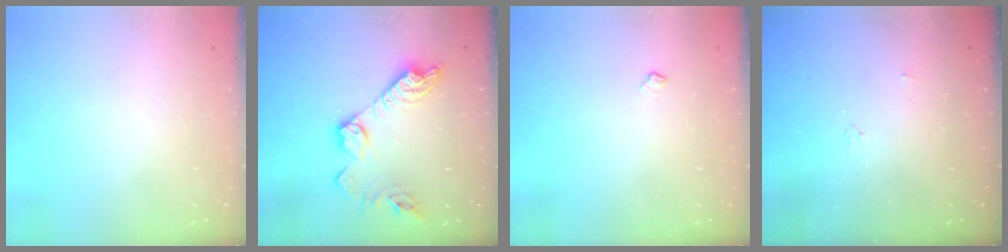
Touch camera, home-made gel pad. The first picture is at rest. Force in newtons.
{"total": 14.7, "press": 14.6, "slide": 1.1}
{"total": 4.0, "press": 3.9, "slide": 0.5}
{"total": 2.7, "press": 2.7, "slide": 0.5}